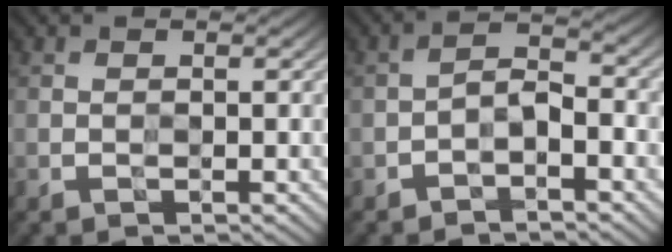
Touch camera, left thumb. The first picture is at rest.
{"total": 3.0, "force": [-1.7, 1.0, 2.2], "torque": [-0.042, 0.011, -0.043]}